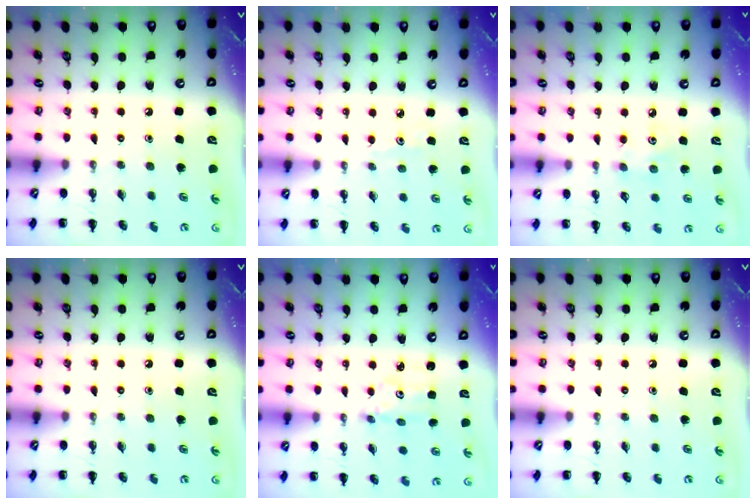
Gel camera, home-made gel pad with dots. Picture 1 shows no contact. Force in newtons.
{"total": 2.6, "press": 2.3, "slide": 1.1}
{"total": 3.8, "press": 3.7, "slide": 0.9}
{"total": 0.0}
{"total": 2.5, "press": 2.4, "slide": 0.4}
{"total": 0.0}